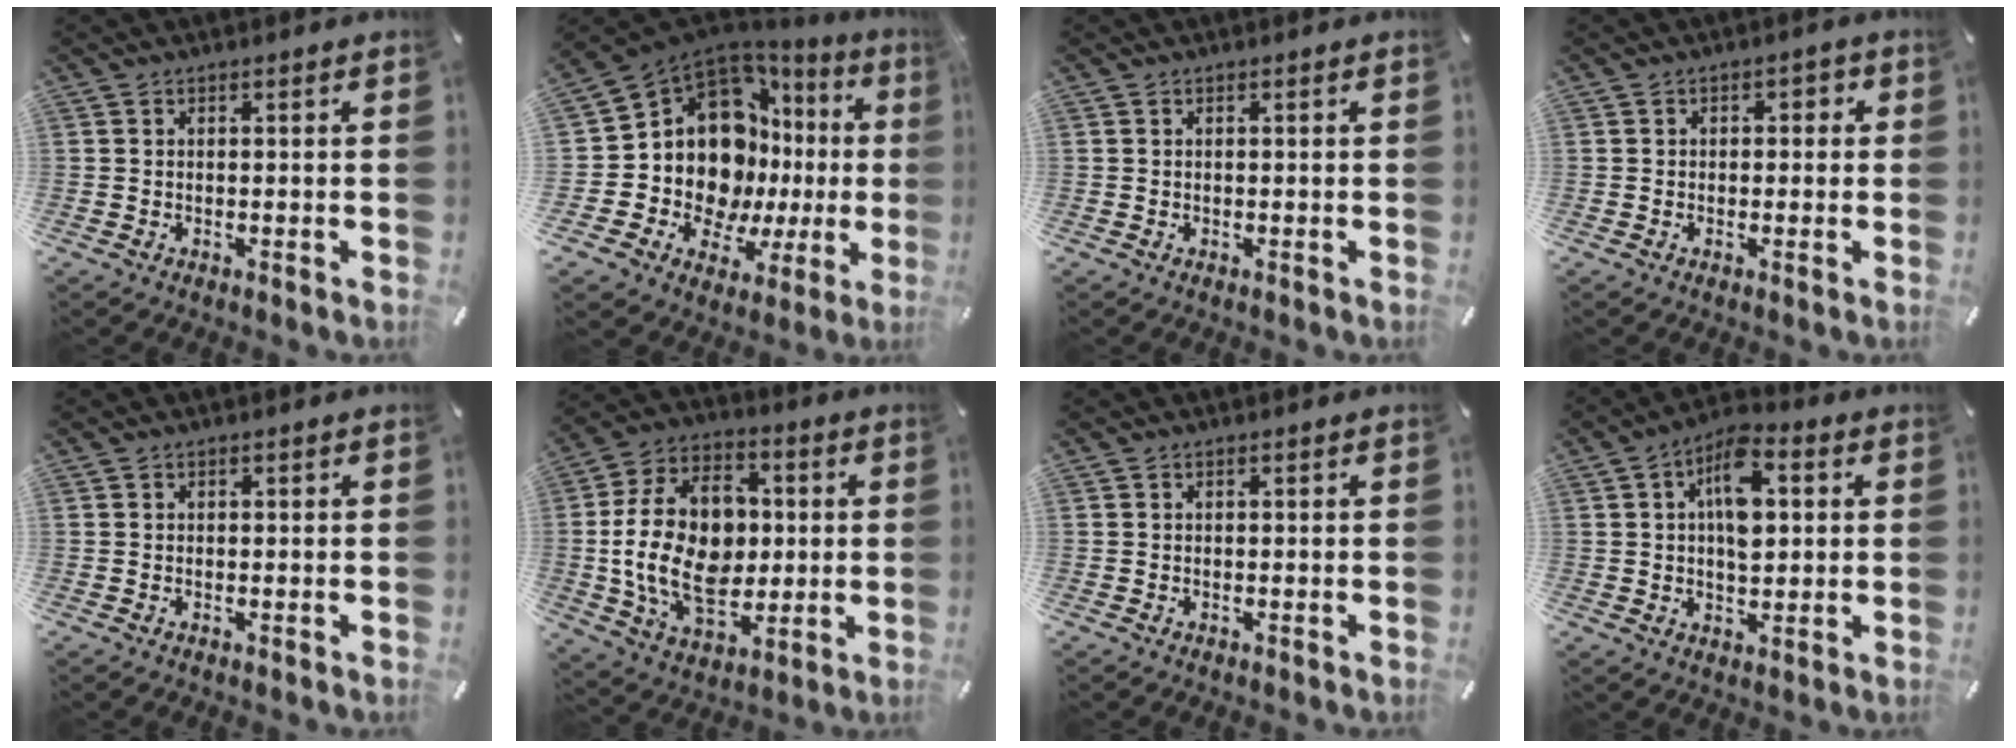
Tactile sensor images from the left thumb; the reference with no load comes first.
{"total": 16.6, "force": [2.6, 12.5, 10.6], "torque": [-0.201, -0.059, 0.057]}
{"total": 0.0}
{"total": 1.7, "force": [-0.6, 1.4, 0.8], "torque": [-0.016, 0.011, -0.016]}
{"total": 0.0}
{"total": 21.0, "force": [-0.8, 15.2, 14.5], "torque": [-0.296, 0.004, -0.014]}
{"total": 0.0}
{"total": 10.8, "force": [2.4, 6.1, 8.6], "torque": [-0.130, -0.001, 0.039]}